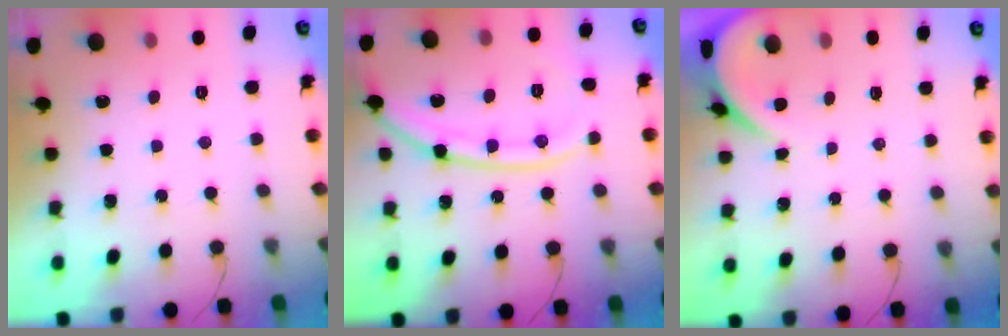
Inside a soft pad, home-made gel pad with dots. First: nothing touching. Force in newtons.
{"total": 14.2, "press": 14.1, "slide": 1.5}
{"total": 2.1, "press": 2.1, "slide": 0.2}